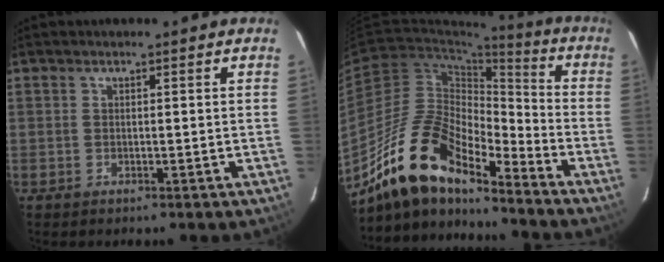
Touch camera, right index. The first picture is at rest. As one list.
[{"total": 17.2, "force": [-13.7, 5.2, 9.1], "torque": [-0.160, 0.003, -0.263]}]